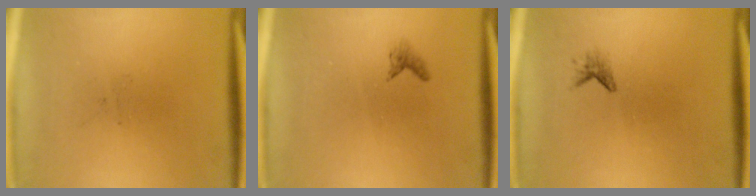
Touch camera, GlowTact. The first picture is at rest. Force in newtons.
{"total": 0.7}
{"total": 1.0}